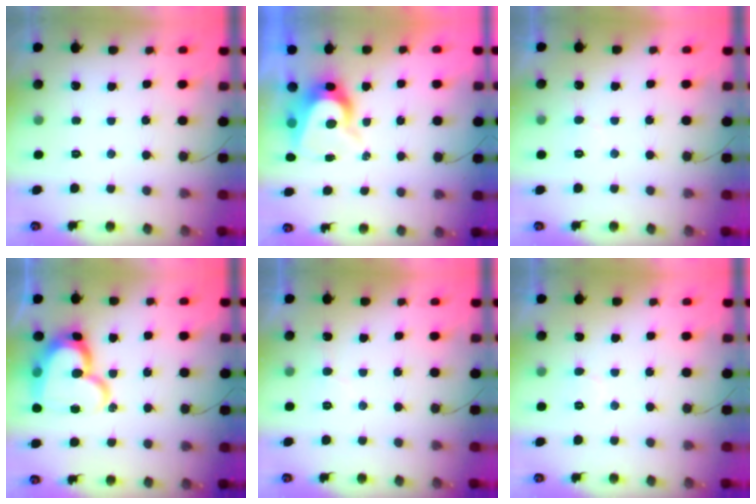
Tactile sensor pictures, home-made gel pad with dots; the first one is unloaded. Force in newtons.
{"total": 8.8, "press": 8.8, "slide": 0.9}
{"total": 3.2, "press": 3.2, "slide": 0.2}
{"total": 18.1, "press": 18.1, "slide": 1.3}
{"total": 4.0, "press": 4.0, "slide": 0.3}
{"total": 4.6, "press": 4.6, "slide": 0.5}